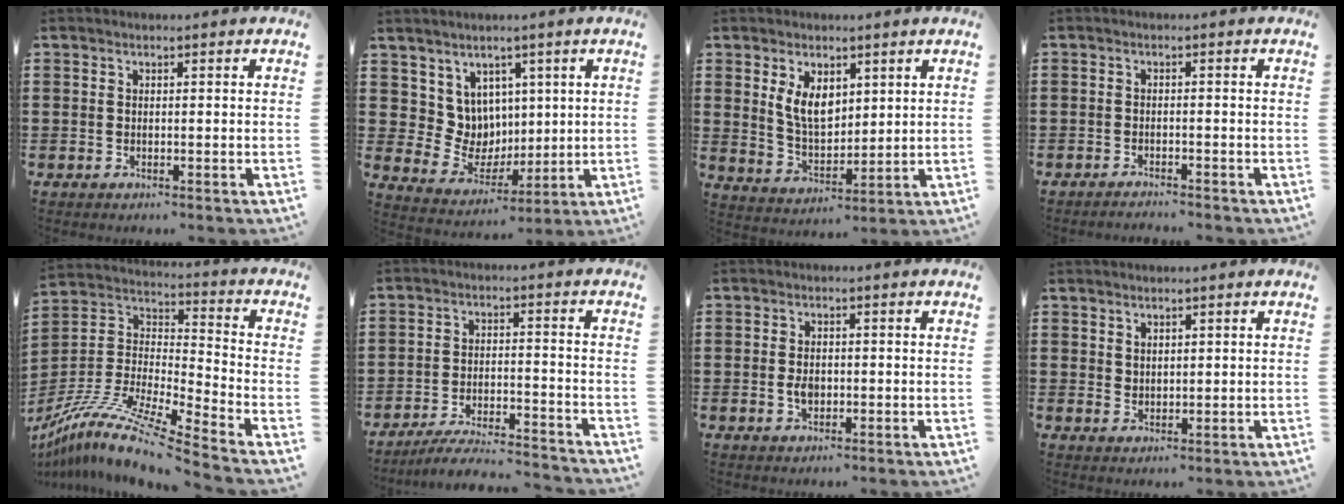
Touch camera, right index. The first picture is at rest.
{"total": 7.2, "force": [3.2, 6.4, 1.0], "torque": [-0.058, -0.016, 0.069]}
{"total": 6.3, "force": [2.6, 3.8, 4.4], "torque": [-0.095, 0.007, 0.050]}
{"total": 1.5, "force": [-1.5, -0.2, -0.1], "torque": [-0.002, 0.002, -0.031]}
{"total": 11.5, "force": [-9.5, 0.3, 6.4], "torque": [-0.137, -0.004, -0.194]}
{"total": 6.0, "force": [-5.7, 0.0, 2.0], "torque": [-0.045, -0.007, -0.113]}
{"total": 2.5, "force": [-0.2, 1.5, 1.9], "torque": [-0.039, 0.002, -0.003]}
{"total": 2.0, "force": [1.7, 0.9, 0.2], "torque": [-0.006, 0.003, 0.034]}